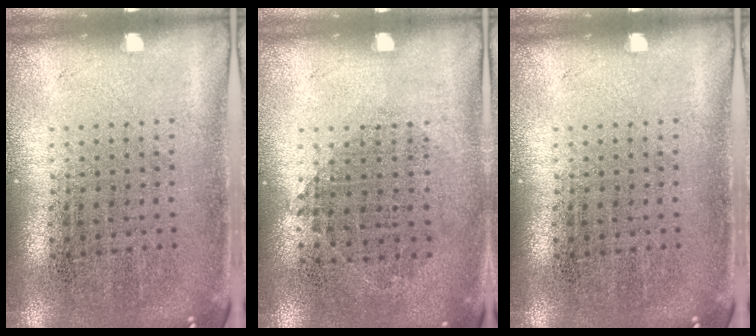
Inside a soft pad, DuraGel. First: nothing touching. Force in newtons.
{"total": 0.9, "press": 0.8, "slide": 0.5}
{"total": 0.0}